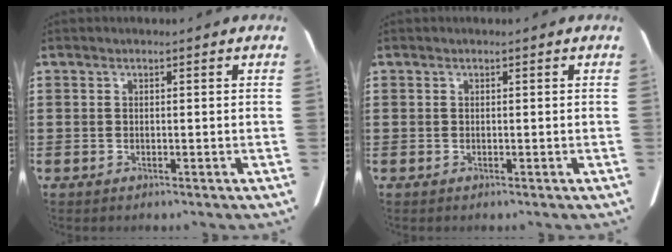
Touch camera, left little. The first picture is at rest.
{"total": 0.0}